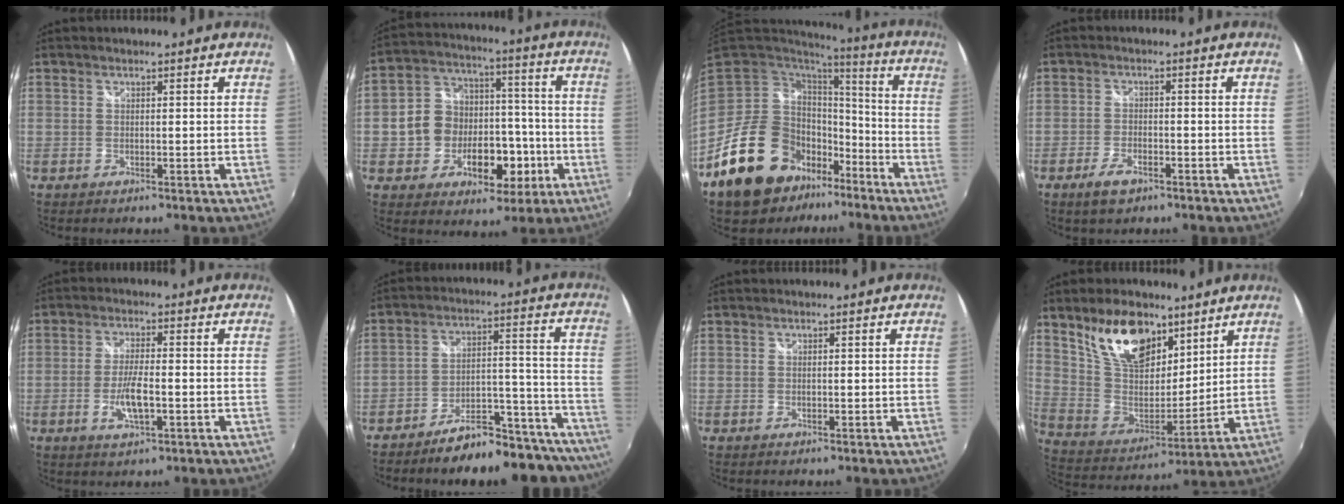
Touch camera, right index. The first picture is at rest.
{"total": 14.2, "force": [-3.9, 11.4, 7.5], "torque": [-0.159, 0.040, -0.051]}
{"total": 19.9, "force": [-11.7, 12.8, 9.7], "torque": [-0.209, 0.007, -0.181]}
{"total": 4.6, "force": [-3.0, 2.2, 2.6], "torque": [-0.068, -0.005, -0.054]}
{"total": 6.2, "force": [-2.0, 1.7, 5.6], "torque": [-0.113, -0.006, -0.034]}
{"total": 20.3, "force": [-18.5, 5.3, 6.6], "torque": [-0.080, 0.044, -0.235]}
{"total": 0.0}
{"total": 17.0, "force": [10.6, 9.0, 9.8], "torque": [-0.196, 0.011, 0.205]}